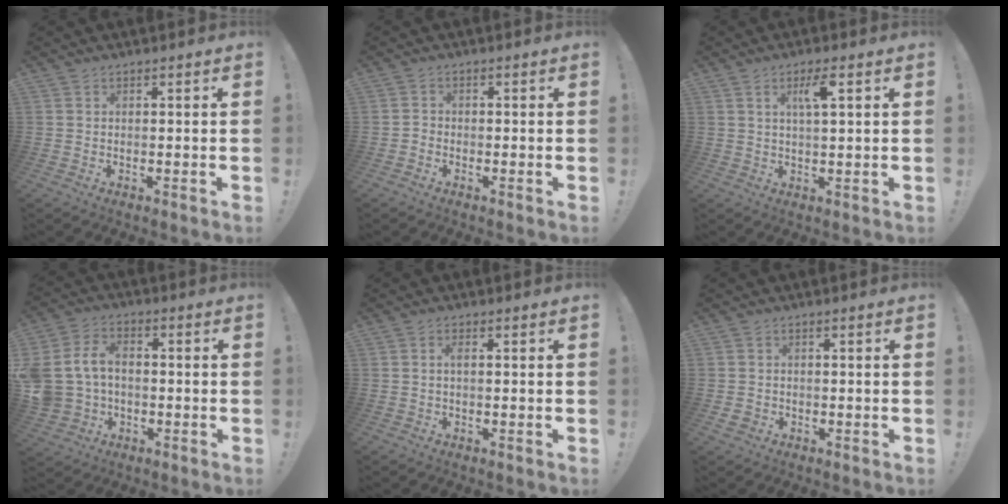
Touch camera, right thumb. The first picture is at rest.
{"total": 1.5, "force": [-1.3, 0.8, 0.5], "torque": [-0.011, 0.008, -0.023]}
{"total": 5.3, "force": [2.4, 0.6, 4.6], "torque": [-0.075, -0.004, 0.034]}
{"total": 11.6, "force": [0.7, 8.9, 7.3], "torque": [-0.161, 0.009, 0.018]}
{"total": 1.6, "force": [-0.1, 0.2, 1.5], "torque": [-0.036, 0.007, -0.001]}
{"total": 1.6, "force": [-0.7, 1.3, 0.6], "torque": [-0.014, 0.005, -0.012]}